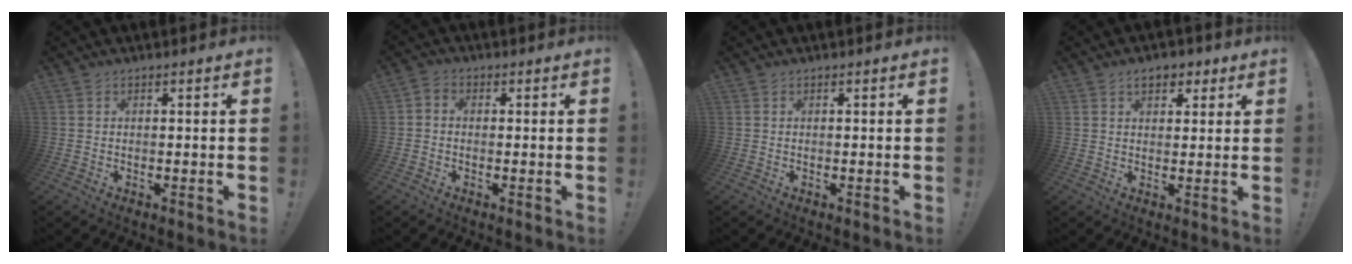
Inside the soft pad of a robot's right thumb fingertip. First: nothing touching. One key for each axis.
{"total": 2.1, "fx": -0.8, "fy": 1.5, "fz": 1.1, "tx": -0.021, "ty": 0.009, "tz": -0.014}
{"total": 0.0}
{"total": 5.5, "fx": 2.7, "fy": 3.5, "fz": 3.2, "tx": -0.032, "ty": -0.005, "tz": 0.045}